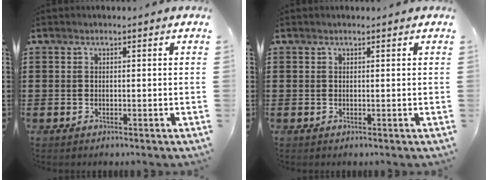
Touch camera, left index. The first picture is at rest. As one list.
[{"total": 0.0}]